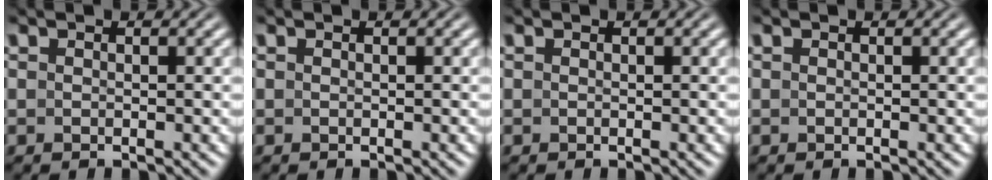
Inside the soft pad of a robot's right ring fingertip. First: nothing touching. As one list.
[{"total": 0.0}, {"total": 0.0}, {"total": 0.0}]